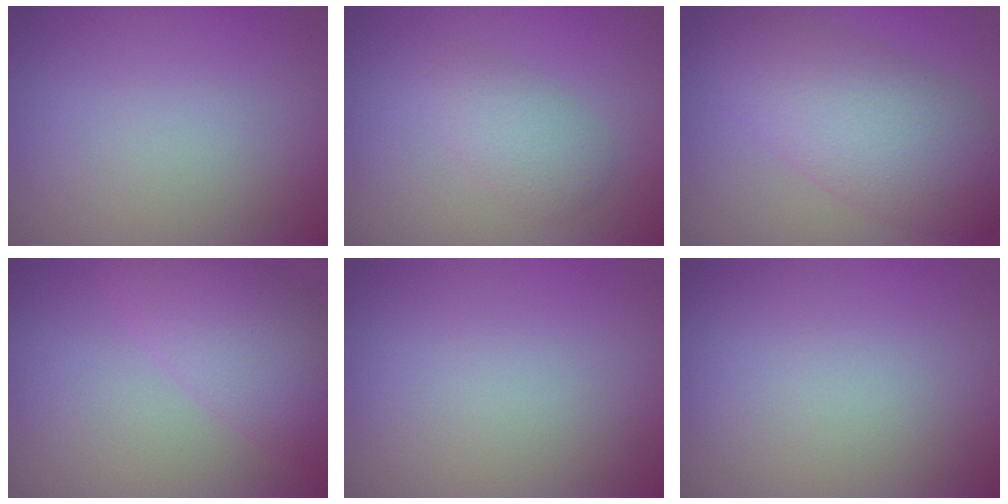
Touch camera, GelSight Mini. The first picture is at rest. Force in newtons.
{"total": 2.7, "press": 2.7, "slide": 0.1}
{"total": 8.3, "press": 8.3, "slide": 0.1}
{"total": 5.8, "press": 5.8, "slide": 0.2}
{"total": 0.0}
{"total": 0.0}